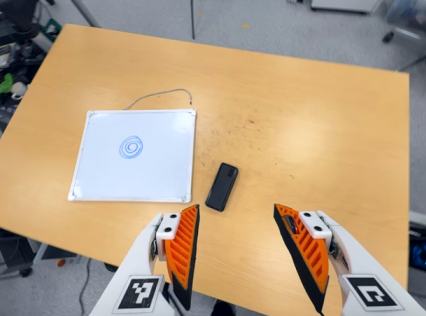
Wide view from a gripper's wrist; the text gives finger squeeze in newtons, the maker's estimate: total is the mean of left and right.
{"total": 0.0}